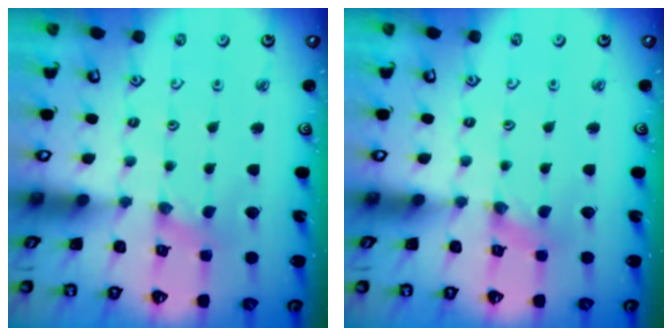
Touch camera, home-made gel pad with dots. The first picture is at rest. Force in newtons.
{"total": 0.0}